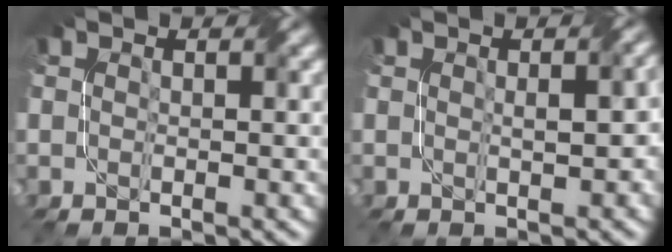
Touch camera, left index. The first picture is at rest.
{"total": 2.3, "force": [0.1, 0.8, 2.2], "torque": [-0.028, 0.005, 0.014]}